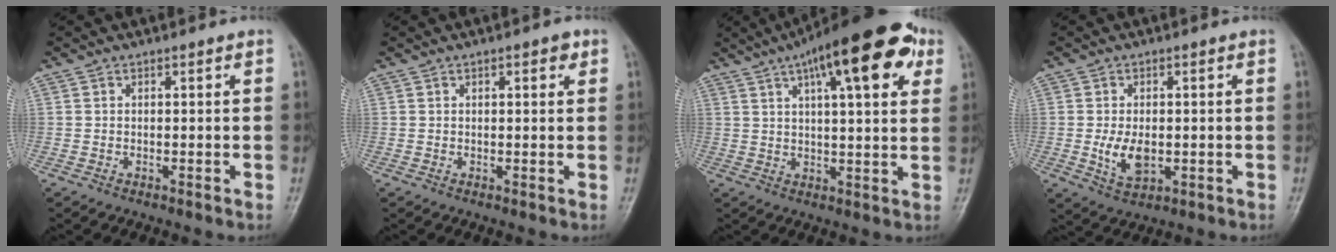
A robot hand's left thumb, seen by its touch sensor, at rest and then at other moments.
{"total": 2.6, "force": [1.2, 1.0, 2.0], "torque": [-0.020, -0.001, 0.013]}
{"total": 19.9, "force": [9.5, 6.2, 16.4], "torque": [-0.224, 0.006, 0.135]}
{"total": 5.8, "force": [-0.6, 3.5, 4.6], "torque": [-0.081, -0.010, -0.005]}